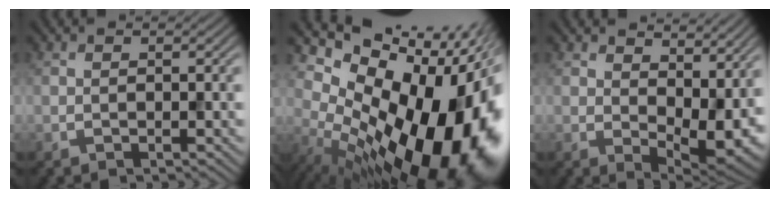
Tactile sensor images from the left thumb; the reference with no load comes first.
{"total": 20.1, "force": [-1.8, 12.2, 15.8], "torque": [-0.205, -0.042, 0.002]}
{"total": 10.0, "force": [2.8, 5.5, 7.9], "torque": [-0.122, -0.022, 0.059]}